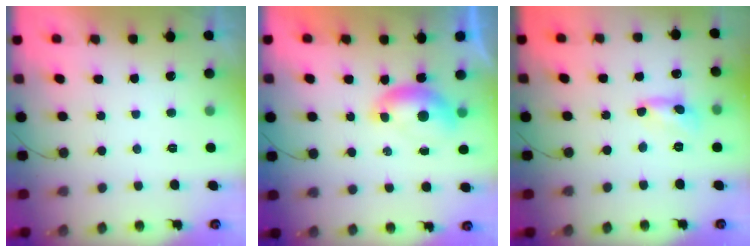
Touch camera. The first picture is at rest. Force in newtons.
{"total": 6.7, "press": 6.7, "slide": 0.9}
{"total": 2.7, "press": 2.7, "slide": 0.1}